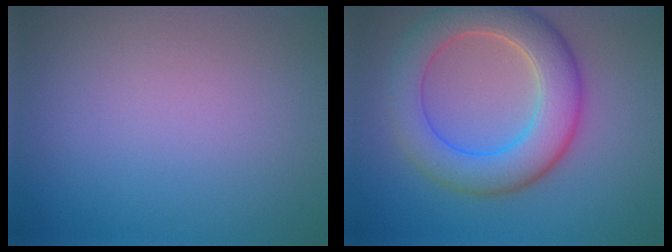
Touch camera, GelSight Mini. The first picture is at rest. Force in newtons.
{"total": 7.2, "press": 7.2, "slide": 0.5}